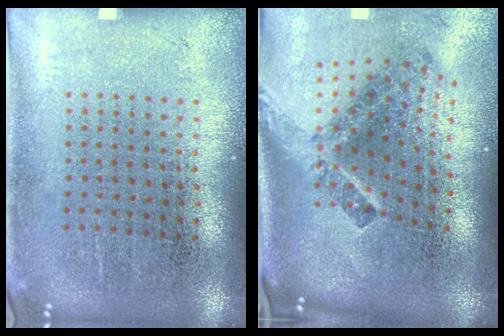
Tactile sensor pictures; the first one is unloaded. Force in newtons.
{"total": 3.0, "press": 1.7, "slide": 2.5}